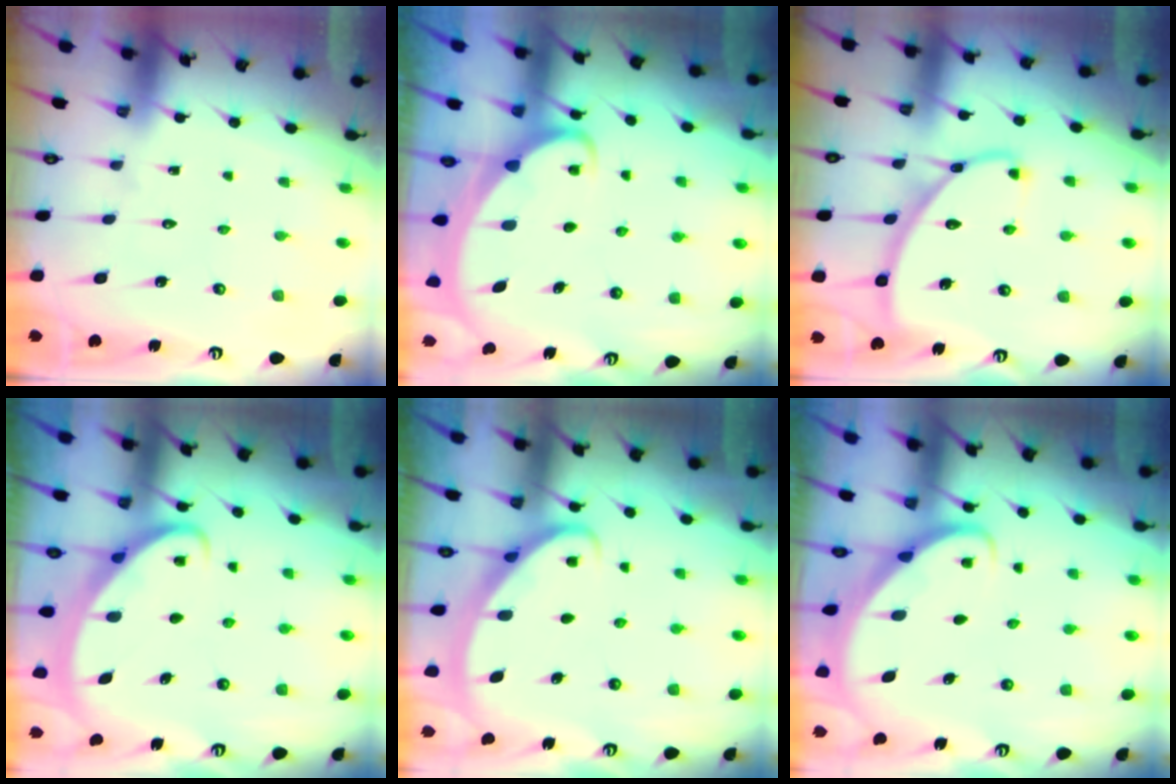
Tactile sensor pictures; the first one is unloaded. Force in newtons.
{"total": 2.1, "press": 2.1, "slide": 0.2}
{"total": 8.7, "press": 8.6, "slide": 0.2}
{"total": 2.6, "press": 2.6, "slide": 0.3}
{"total": 2.6, "press": 2.6, "slide": 0.4}
{"total": 2.2, "press": 2.2, "slide": 0.1}